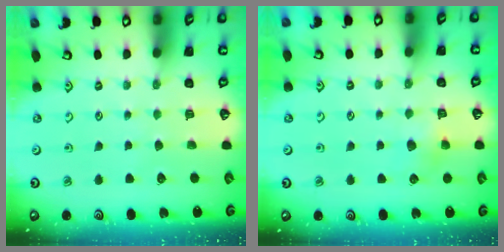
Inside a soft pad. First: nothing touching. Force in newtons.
{"total": 5.3, "press": 5.3, "slide": 0.6}